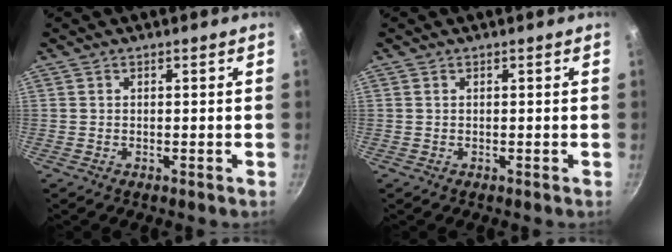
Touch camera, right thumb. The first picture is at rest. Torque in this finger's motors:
{"motor_torque": [-0.11, 0.27, 0.23, 0.00, 0.03]}